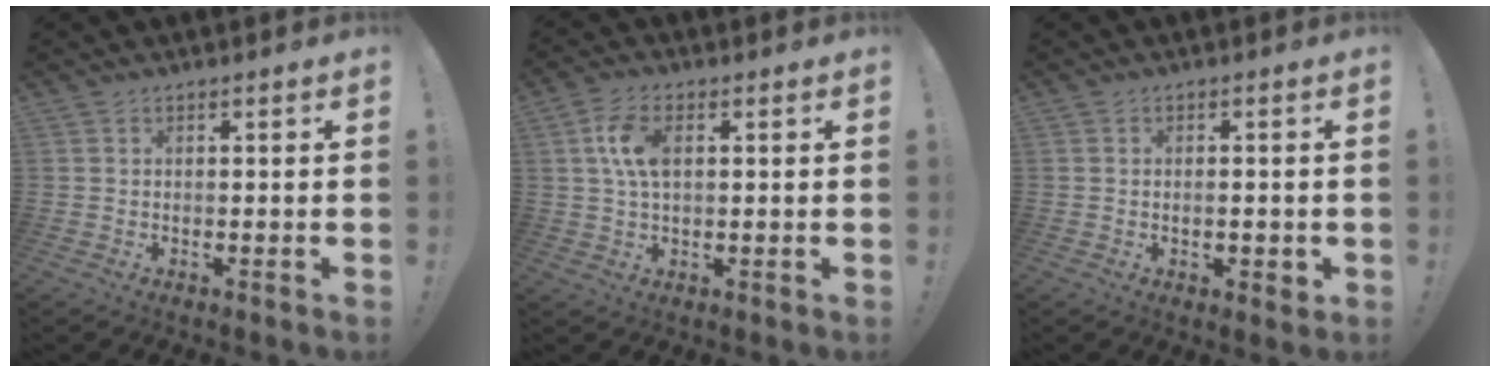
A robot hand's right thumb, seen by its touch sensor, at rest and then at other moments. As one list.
[{"total": 8.2, "force": [1.7, 4.4, 6.7], "torque": [-0.141, 0.007, 0.030]}, {"total": 2.9, "force": [-0.6, 1.3, 2.6], "torque": [-0.033, 0.000, -0.011]}]